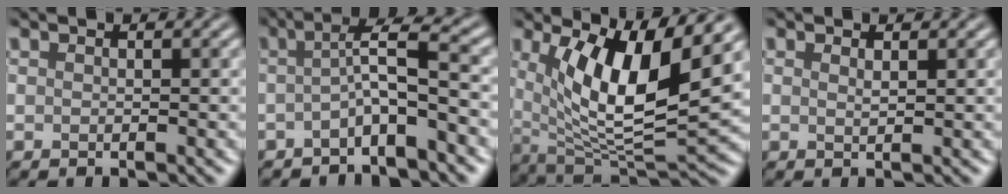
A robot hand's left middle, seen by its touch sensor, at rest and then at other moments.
{"total": 3.6, "force": [-1.1, 0.3, 3.4], "torque": [-0.056, 0.019, -0.027]}
{"total": 9.7, "force": [3.7, 3.0, 8.5], "torque": [-0.144, -0.013, 0.071]}
{"total": 0.5, "force": [0.5, -0.1, 0.1], "torque": [-0.004, 0.002, 0.011]}